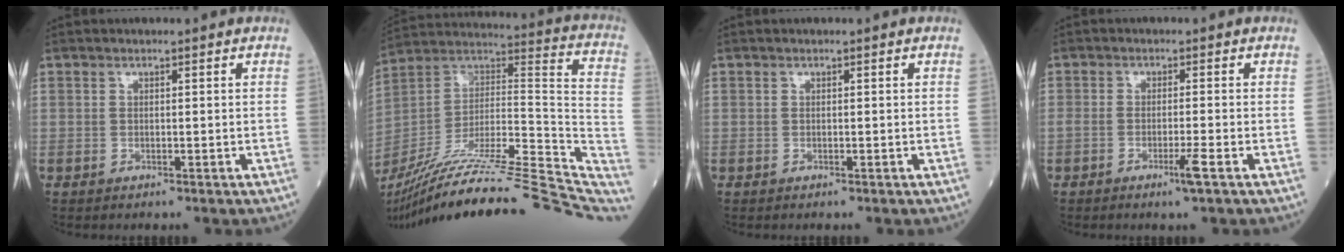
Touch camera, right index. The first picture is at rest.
{"total": 37.3, "force": [-31.1, 4.2, 20.1], "torque": [-0.244, -0.031, -0.456]}
{"total": 0.0}
{"total": 2.9, "force": [-1.6, -0.5, 2.4], "torque": [-0.047, -0.008, -0.032]}